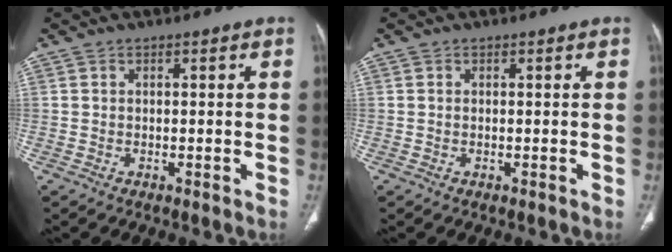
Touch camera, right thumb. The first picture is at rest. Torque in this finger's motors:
{"motor_torque": [1.01, 0.83, 0.00, -0.46, 0.04]}